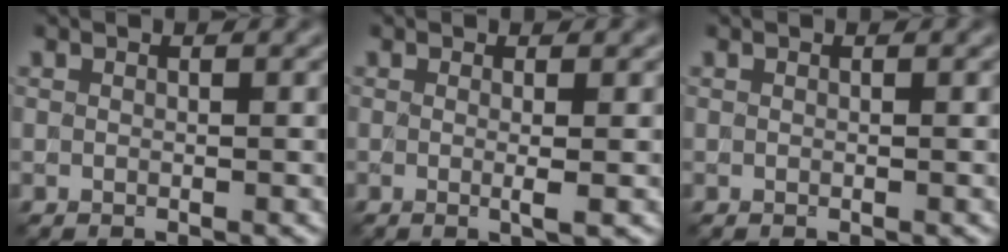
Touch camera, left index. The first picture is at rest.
{"total": 1.7, "force": [0.1, 0.4, 1.6], "torque": [-0.027, -0.004, -0.005]}
{"total": 0.0}